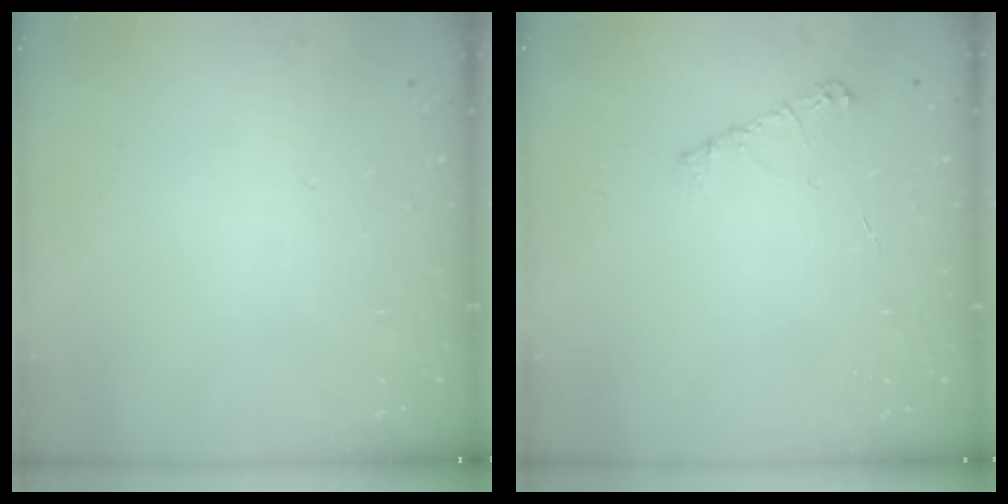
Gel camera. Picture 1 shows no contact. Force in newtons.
{"total": 5.9, "press": 5.9, "slide": 0.7}